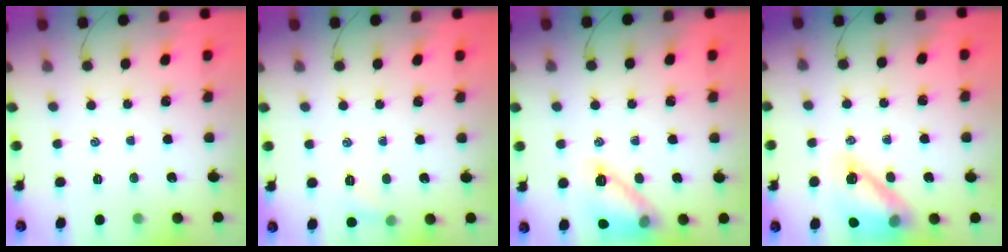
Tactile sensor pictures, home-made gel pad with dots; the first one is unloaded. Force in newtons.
{"total": 4.1, "press": 3.9, "slide": 1.3}
{"total": 12.5, "press": 12.5, "slide": 0.5}
{"total": 14.4, "press": 13.8, "slide": 4.1}